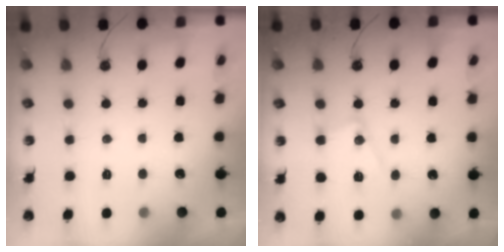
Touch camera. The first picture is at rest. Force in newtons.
{"total": 13.0, "press": 13.0, "slide": 1.0}